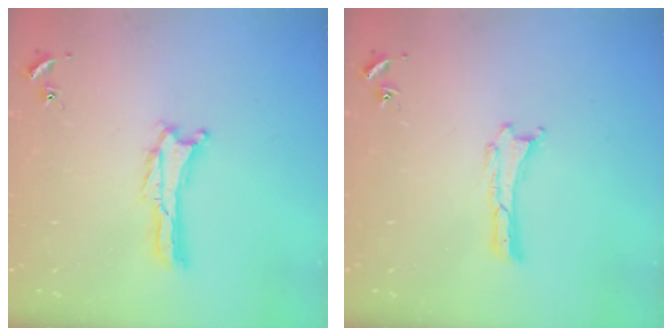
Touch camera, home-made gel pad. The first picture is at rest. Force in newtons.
{"total": 0.0}